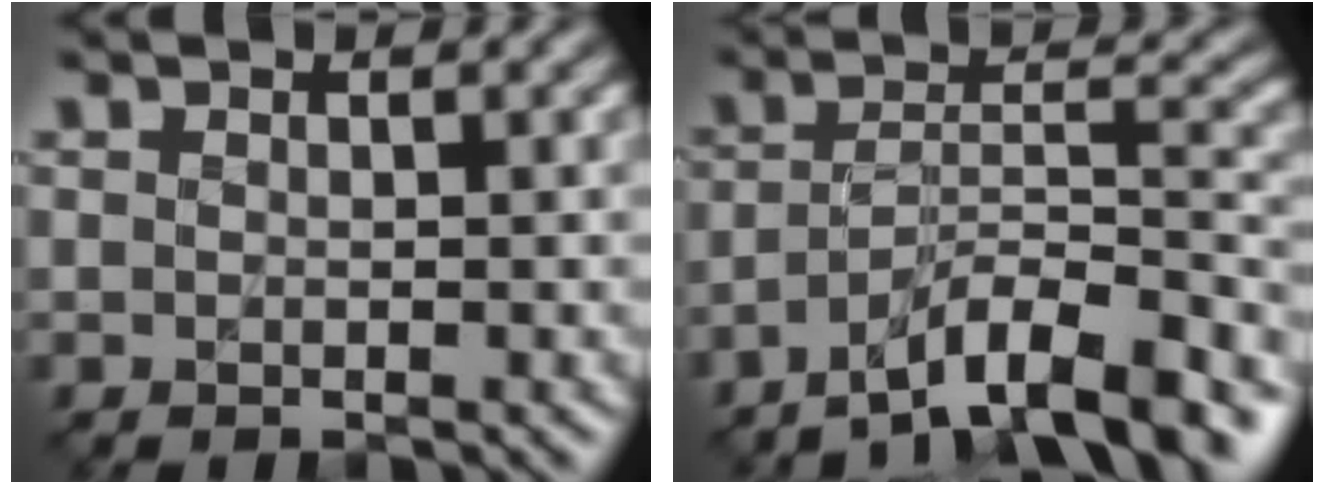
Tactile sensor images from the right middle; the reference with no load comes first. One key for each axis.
{"total": 9.8, "fx": -7.1, "fy": 2.2, "fz": 6.4, "tx": -0.094, "ty": 0.015, "tz": -0.127}